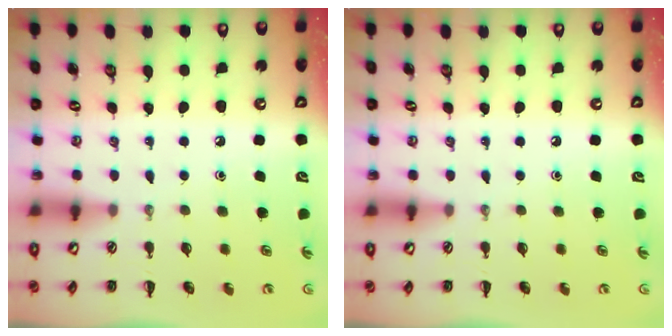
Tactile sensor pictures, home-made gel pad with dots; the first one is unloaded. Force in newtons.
{"total": 0.0}